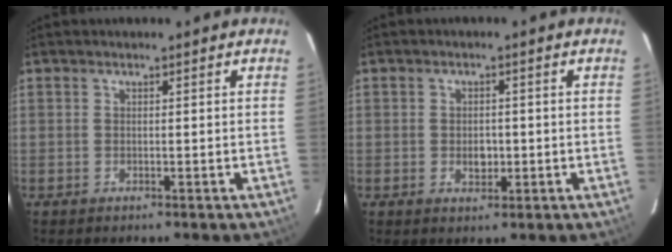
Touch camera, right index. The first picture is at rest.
{"total": 2.9, "force": [-0.5, 2.1, 1.9], "torque": [-0.033, 0.001, -0.007]}